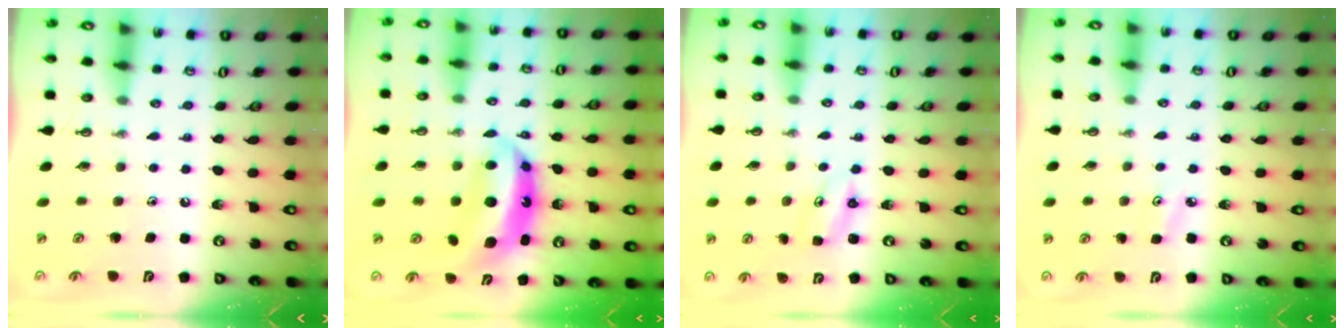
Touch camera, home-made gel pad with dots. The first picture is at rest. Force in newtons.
{"total": 8.7, "press": 8.6, "slide": 0.9}
{"total": 3.5, "press": 3.5, "slide": 0.4}
{"total": 3.4, "press": 3.3, "slide": 0.4}